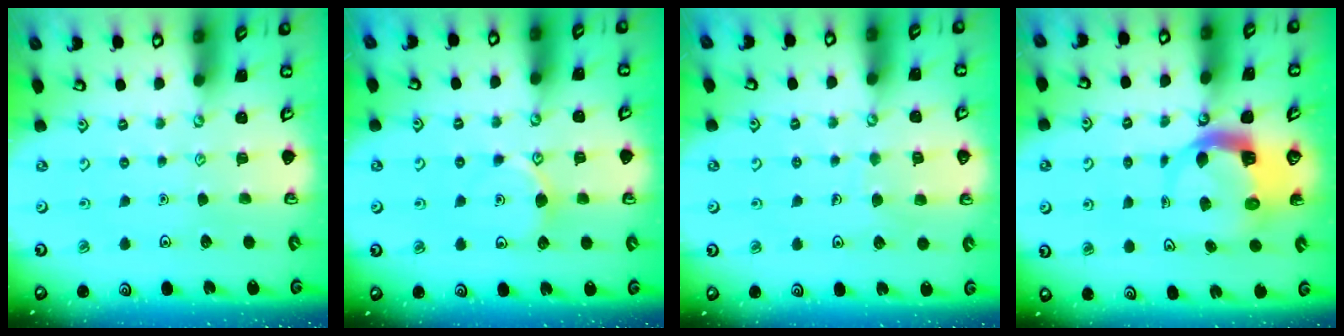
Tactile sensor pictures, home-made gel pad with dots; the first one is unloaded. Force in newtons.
{"total": 5.1, "press": 5.1, "slide": 0.8}
{"total": 5.8, "press": 5.7, "slide": 0.6}
{"total": 5.4, "press": 5.4, "slide": 0.7}